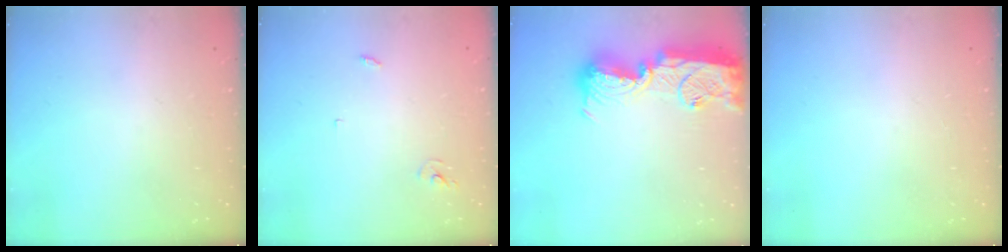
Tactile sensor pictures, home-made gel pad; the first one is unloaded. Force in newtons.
{"total": 2.5, "press": 2.5, "slide": 0.2}
{"total": 18.1, "press": 18.0, "slide": 1.2}
{"total": 0.0}